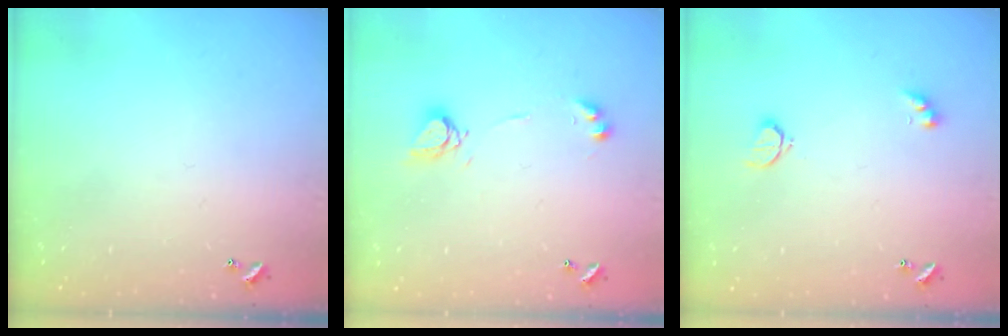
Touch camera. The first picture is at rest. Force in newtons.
{"total": 6.7, "press": 6.7, "slide": 0.5}
{"total": 2.6, "press": 2.5, "slide": 0.5}